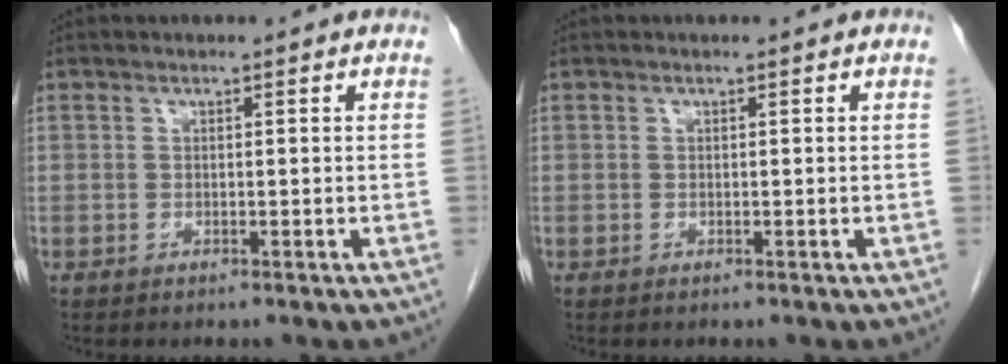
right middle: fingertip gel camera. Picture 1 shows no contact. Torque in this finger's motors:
{"motor_torque": [0.00, 0.00, 0.00, 0.00]}